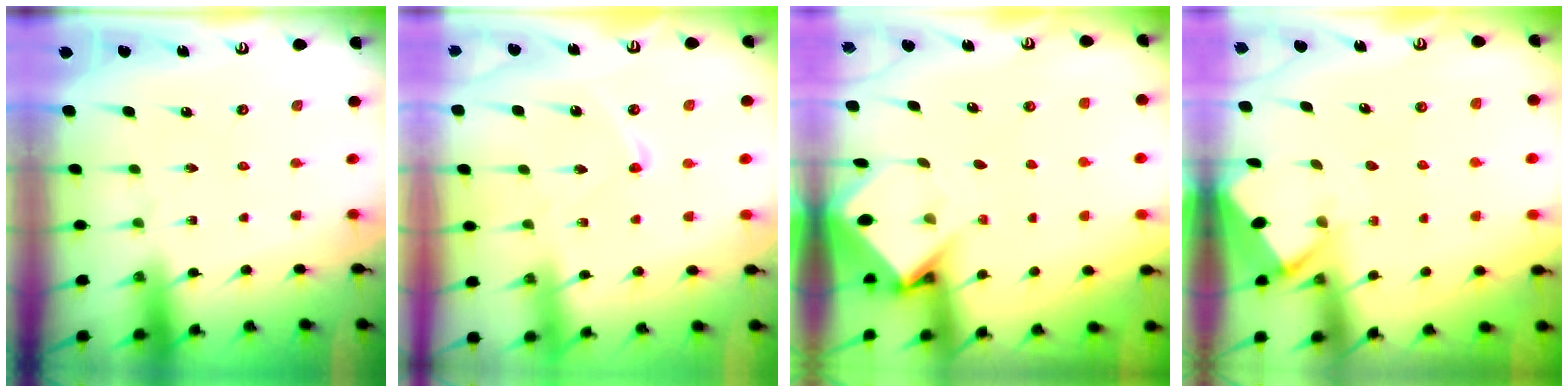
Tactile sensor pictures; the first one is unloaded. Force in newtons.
{"total": 6.7, "press": 6.6, "slide": 0.7}
{"total": 4.6, "press": 4.6, "slide": 0.3}
{"total": 2.8, "press": 2.8, "slide": 0.3}